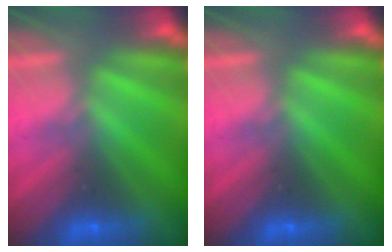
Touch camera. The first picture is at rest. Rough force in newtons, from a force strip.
{"total": 0.0}